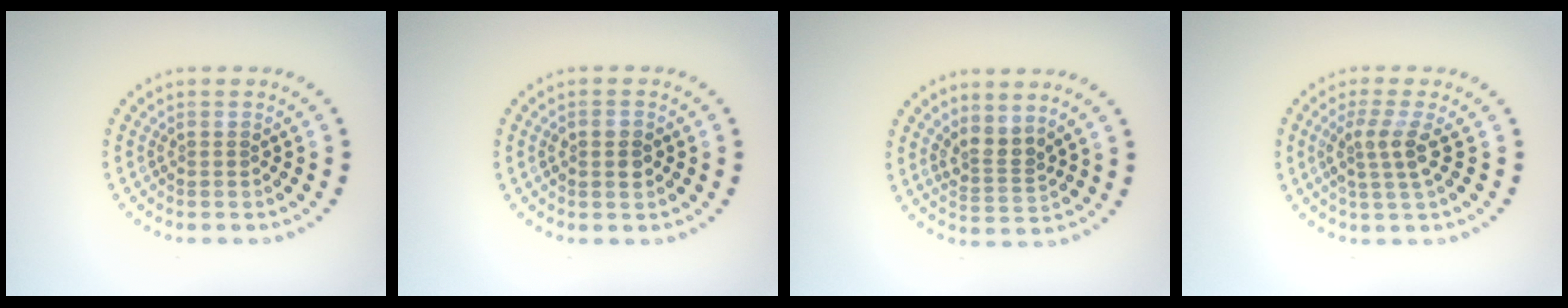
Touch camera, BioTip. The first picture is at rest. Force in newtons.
{"total": 1.2, "press": 1.2, "slide": 0.1}
{"total": 2.5, "press": 1.8, "slide": 1.7}
{"total": 2.7, "press": 2.0, "slide": 1.9}